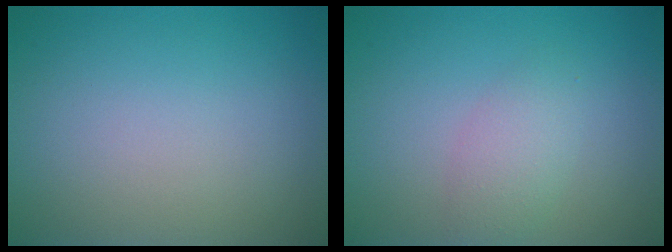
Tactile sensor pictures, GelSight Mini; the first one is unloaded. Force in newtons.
{"total": 2.3, "press": 2.3, "slide": 0.1}